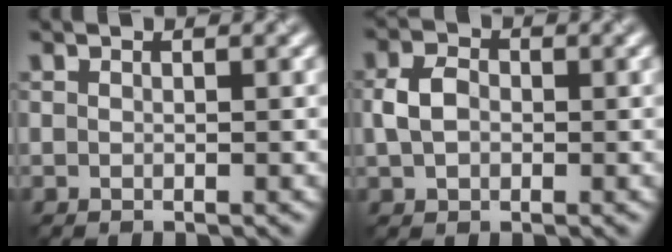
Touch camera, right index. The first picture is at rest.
{"total": 2.9, "force": [0.0, 2.2, 1.9], "torque": [-0.042, 0.003, -0.005]}